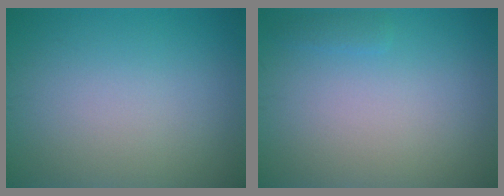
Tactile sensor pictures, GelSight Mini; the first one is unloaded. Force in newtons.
{"total": 0.7, "press": 0.7, "slide": 0.0}